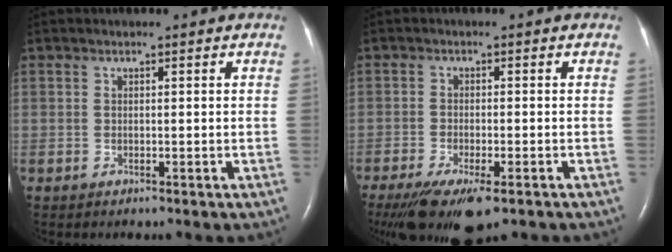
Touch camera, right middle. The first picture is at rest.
{"total": 10.9, "force": [-7.3, 3.0, 7.6], "torque": [-0.136, -0.025, -0.116]}